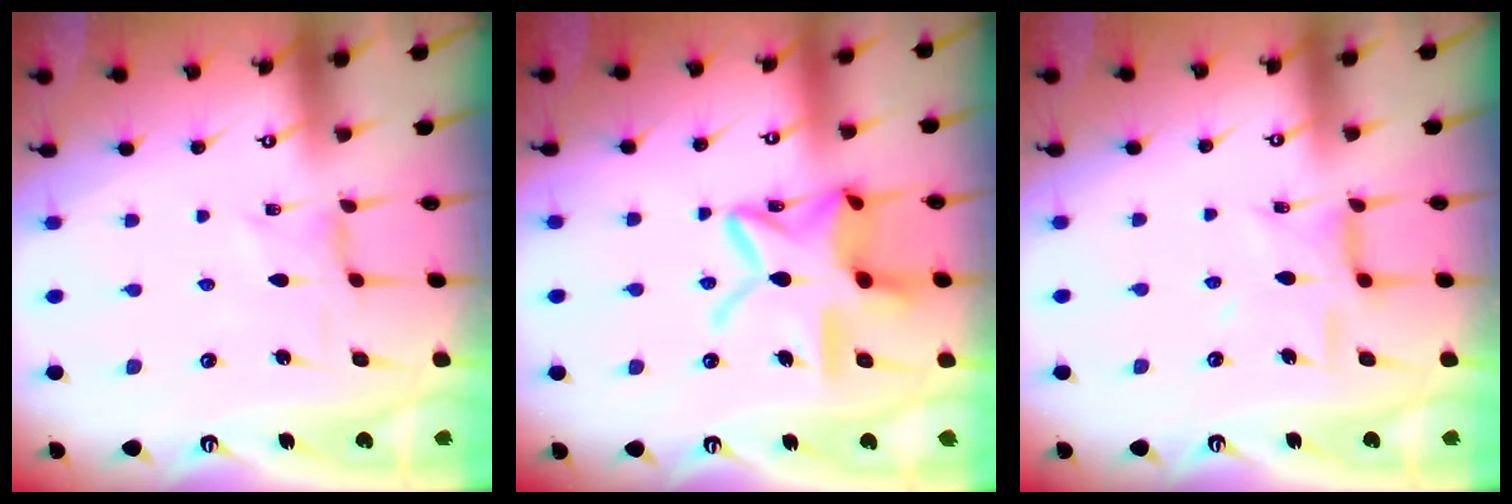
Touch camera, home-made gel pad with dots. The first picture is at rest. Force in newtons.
{"total": 18.4, "press": 18.3, "slide": 1.5}
{"total": 8.3, "press": 8.3, "slide": 0.8}